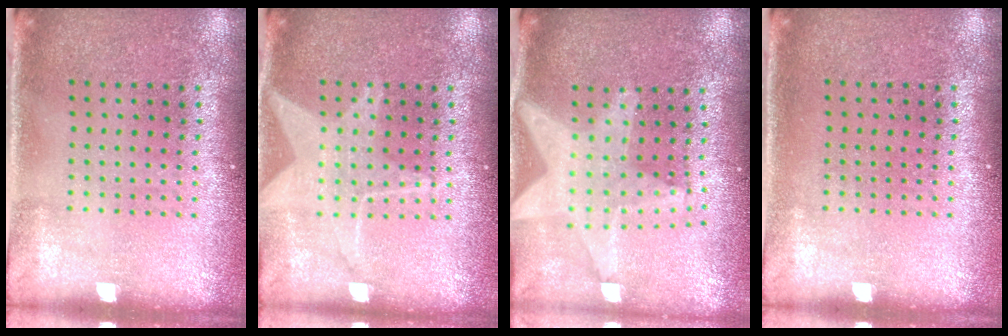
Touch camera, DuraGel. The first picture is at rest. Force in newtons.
{"total": 2.4, "press": 2.4, "slide": 0.3}
{"total": 2.1, "press": 1.7, "slide": 1.1}
{"total": 0.0}